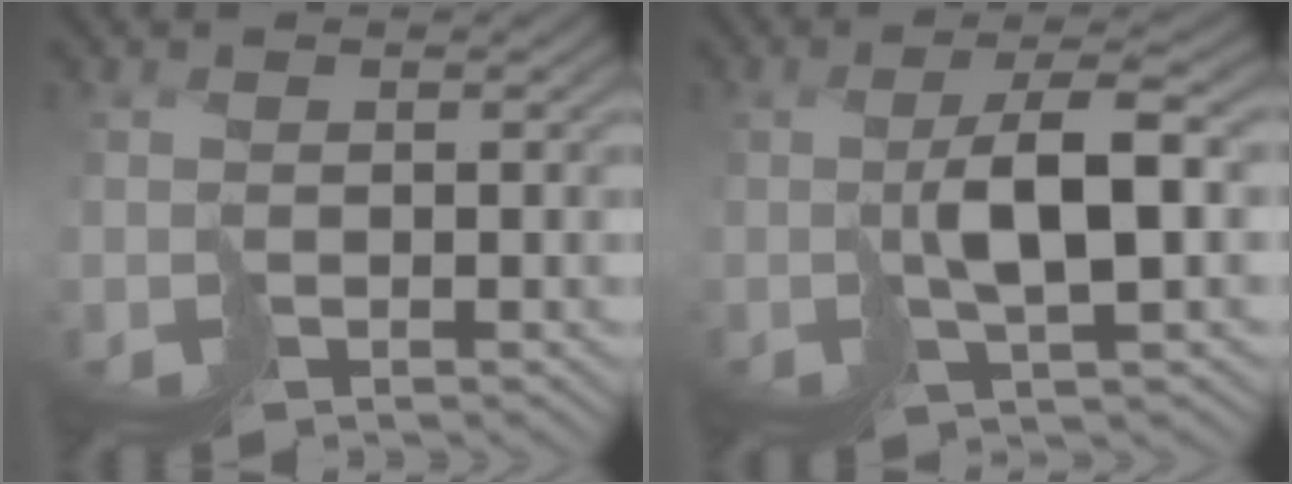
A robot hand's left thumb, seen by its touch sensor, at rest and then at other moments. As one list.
[{"total": 4.8, "force": [1.0, 0.6, 4.6], "torque": [-0.089, 0.010, 0.022]}]